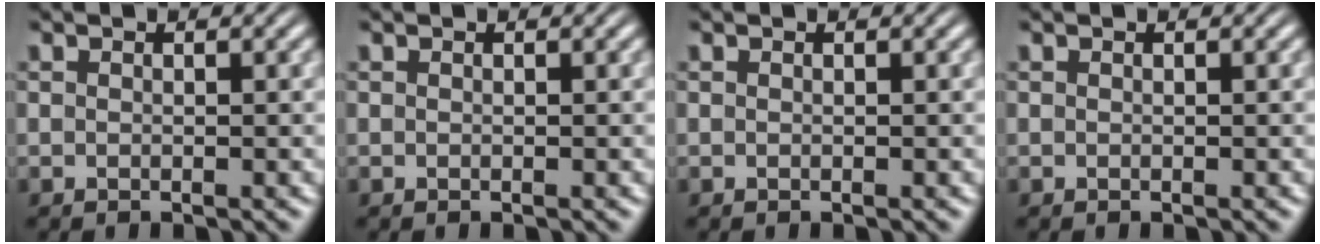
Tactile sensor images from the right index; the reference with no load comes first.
{"total": 0.0}
{"total": 0.0}
{"total": 0.0}